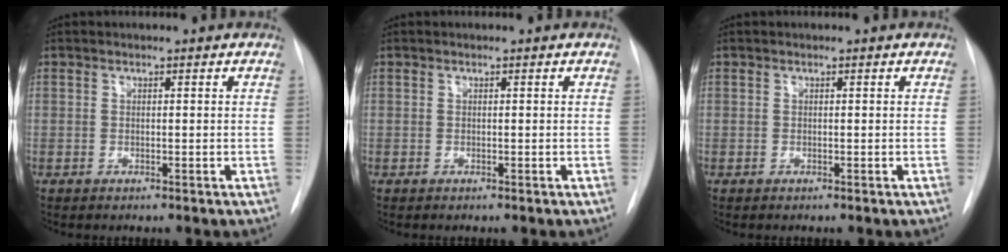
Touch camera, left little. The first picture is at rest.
{"total": 0.0}
{"total": 0.0}